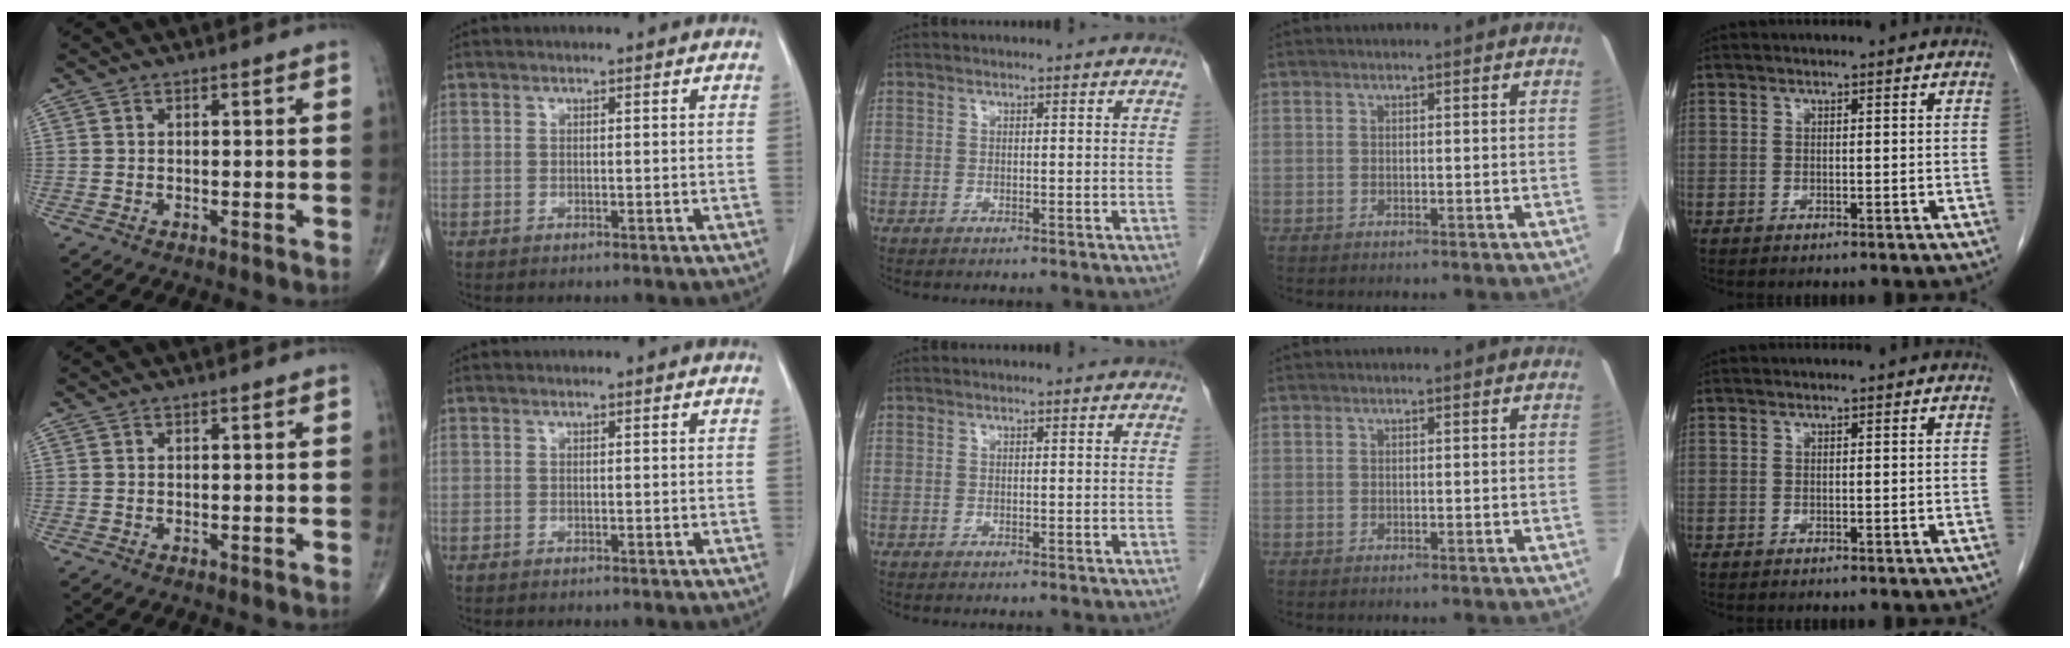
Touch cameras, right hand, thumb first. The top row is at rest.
{}